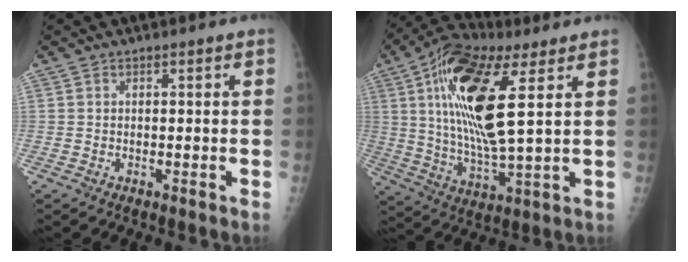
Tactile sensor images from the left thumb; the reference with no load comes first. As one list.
[{"total": 19.2, "force": [6.1, 5.9, 17.2], "torque": [-0.334, -0.015, 0.106]}]